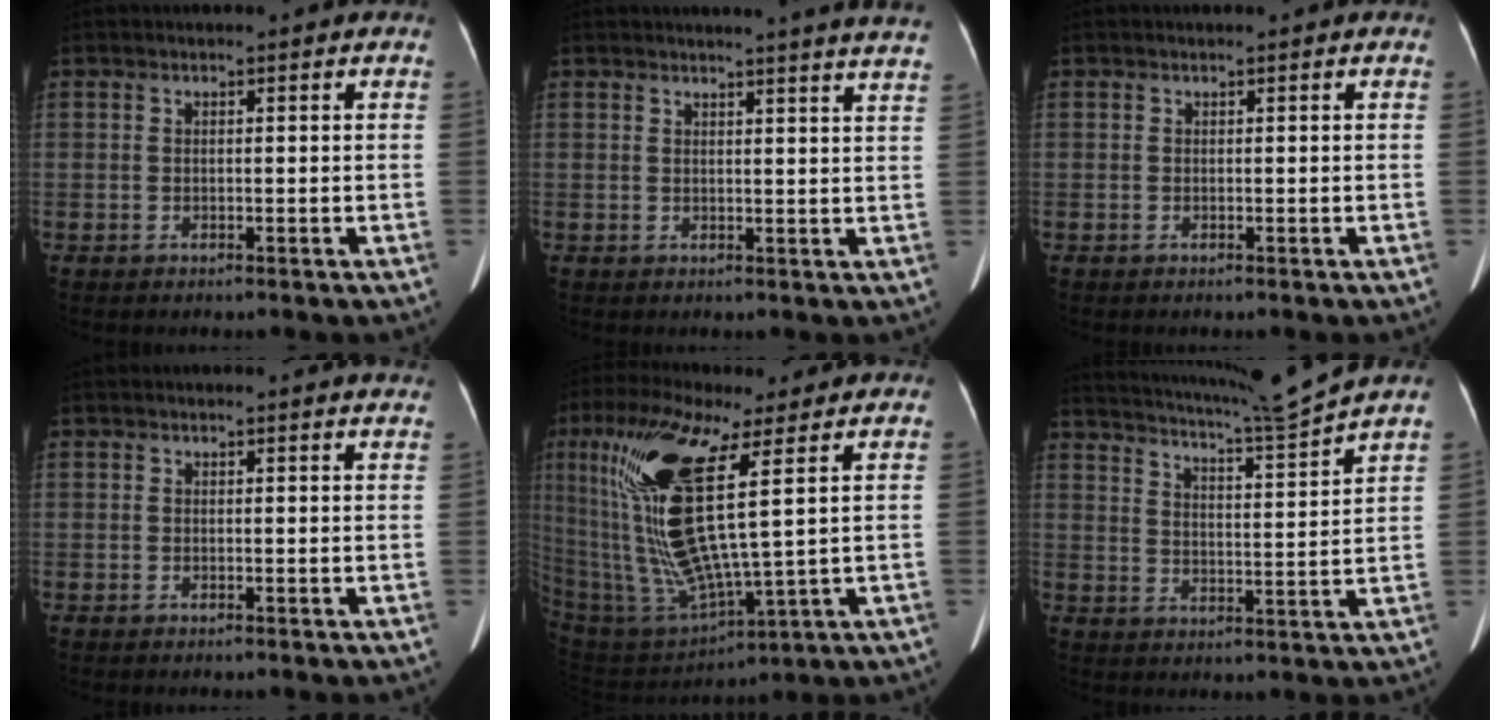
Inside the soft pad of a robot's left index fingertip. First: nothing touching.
{"total": 11.9, "force": [11.0, -1.1, 4.3], "torque": [-0.054, -0.044, 0.105]}
{"total": 0.0}
{"total": 2.9, "force": [2.8, 0.2, 0.5], "torque": [-0.008, -0.006, 0.013]}
{"total": 18.6, "force": [5.8, 3.0, 17.4], "torque": [-0.389, -0.012, 0.114]}
{"total": 11.2, "force": [10.3, -2.8, 3.4], "torque": [-0.071, -0.041, 0.161]}